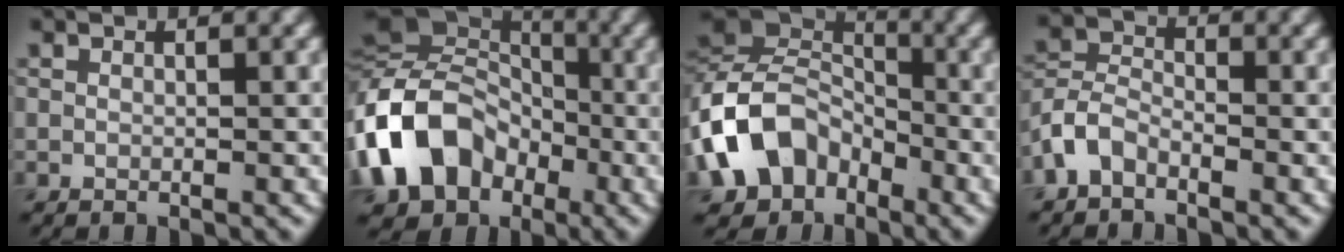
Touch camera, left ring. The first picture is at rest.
{"total": 12.2, "force": [-4.3, 9.3, 6.7], "torque": [-0.142, -0.018, -0.092]}
{"total": 9.4, "force": [-4.2, 7.1, 4.5], "torque": [-0.086, -0.002, -0.093]}
{"total": 3.3, "force": [-2.1, 1.9, 1.6], "torque": [-0.034, 0.008, -0.054]}